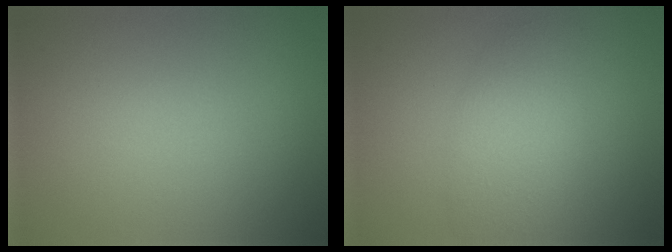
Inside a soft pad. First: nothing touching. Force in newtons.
{"total": 2.4, "press": 2.4, "slide": 0.2}